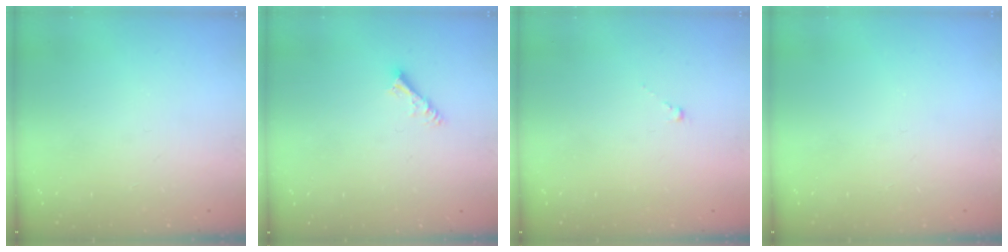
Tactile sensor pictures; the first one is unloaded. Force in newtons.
{"total": 4.4, "press": 4.4, "slide": 0.1}
{"total": 0.0}
{"total": 0.0}